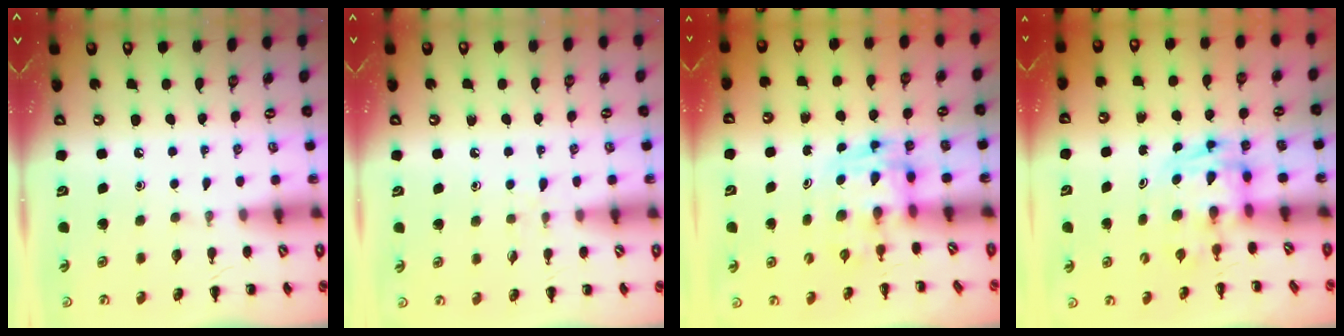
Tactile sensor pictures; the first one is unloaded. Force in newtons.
{"total": 5.0, "press": 4.6, "slide": 2.0}
{"total": 3.6, "press": 3.5, "slide": 0.6}
{"total": 2.7, "press": 2.7, "slide": 0.5}